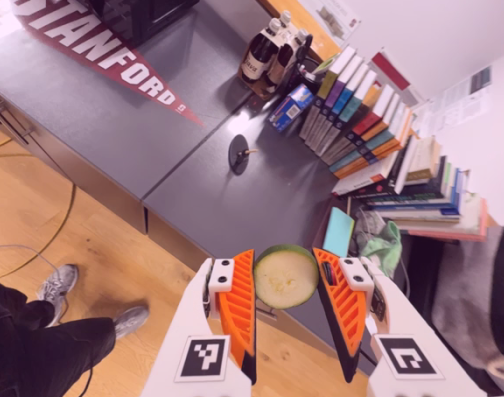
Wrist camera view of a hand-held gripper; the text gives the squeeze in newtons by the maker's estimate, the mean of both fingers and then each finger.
{"total": 10.1, "left": 10.6, "right": 9.6}